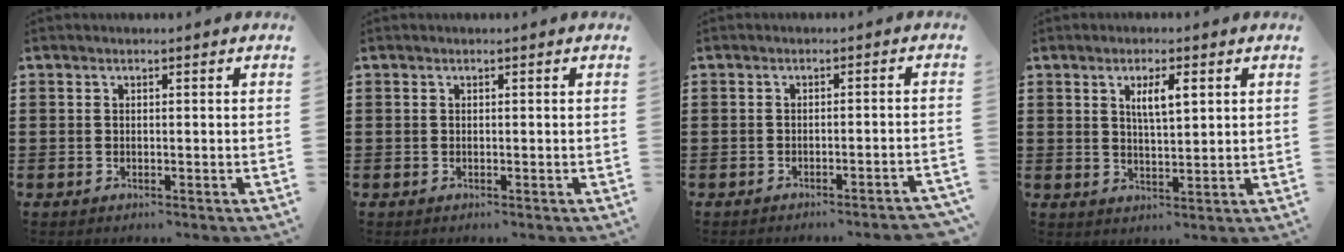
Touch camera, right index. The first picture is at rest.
{"total": 0.0}
{"total": 2.0, "force": [-1.7, -0.5, 0.7], "torque": [-0.013, -0.004, -0.034]}
{"total": 3.9, "force": [1.5, 1.0, 3.4], "torque": [-0.063, 0.003, 0.021]}